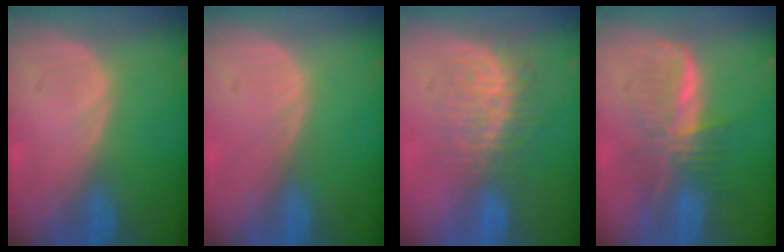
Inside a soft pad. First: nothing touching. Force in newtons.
{"total": 0.0}
{"total": 8.6, "press": 7.4, "slide": 4.3}
{"total": 6.3, "press": 6.1, "slide": 1.2}